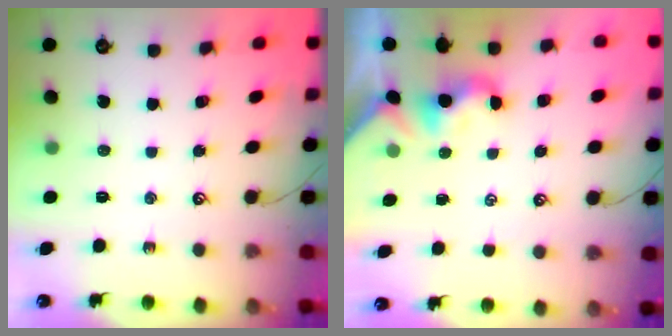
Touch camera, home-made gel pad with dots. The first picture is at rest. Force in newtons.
{"total": 2.0, "press": 2.0, "slide": 0.4}